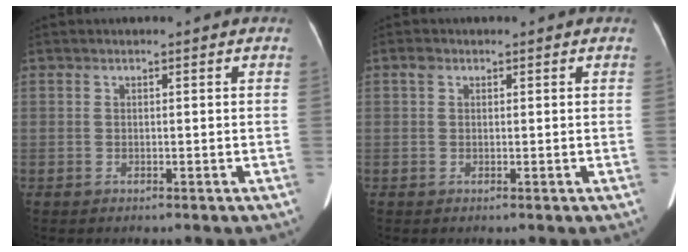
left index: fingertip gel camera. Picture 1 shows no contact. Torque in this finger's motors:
{"motor_torque": [0.30, -0.03, 0.10, 0.02]}